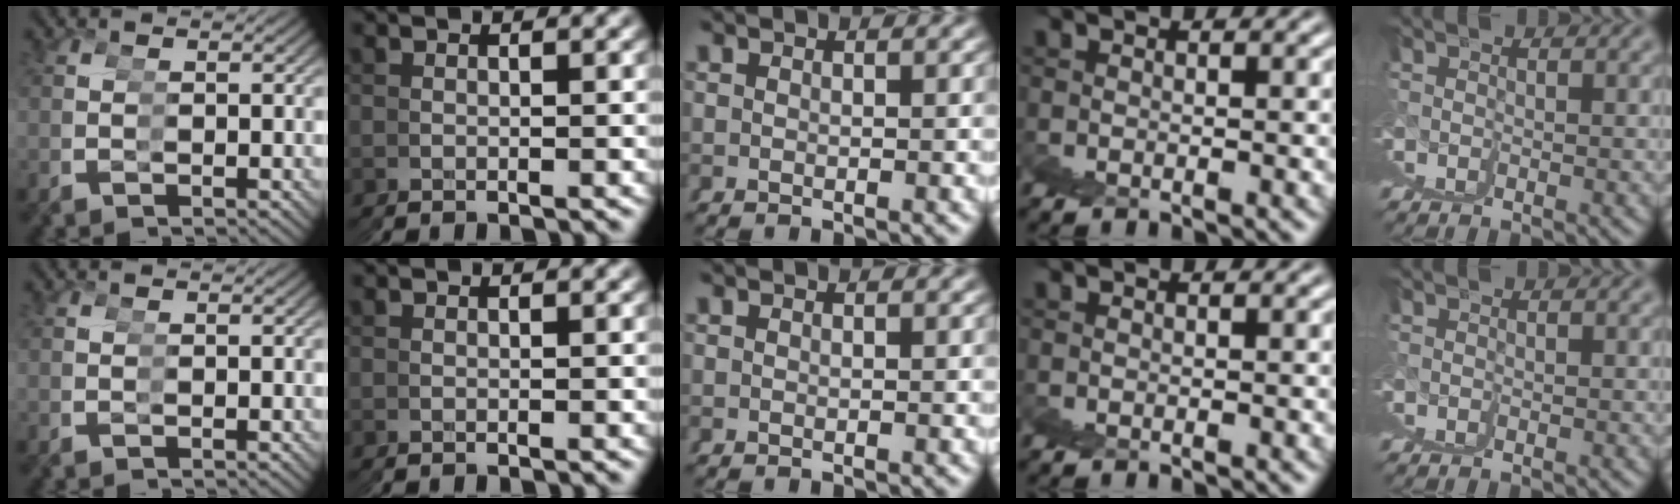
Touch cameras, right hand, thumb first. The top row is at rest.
{}